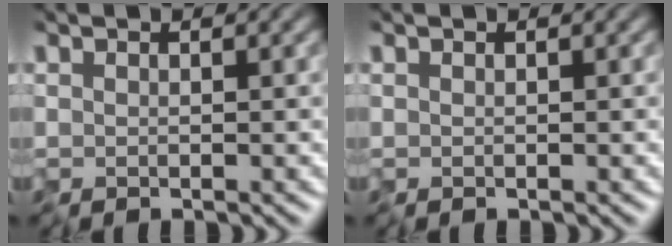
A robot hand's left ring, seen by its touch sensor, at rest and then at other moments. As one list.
[{"total": 0.0}]